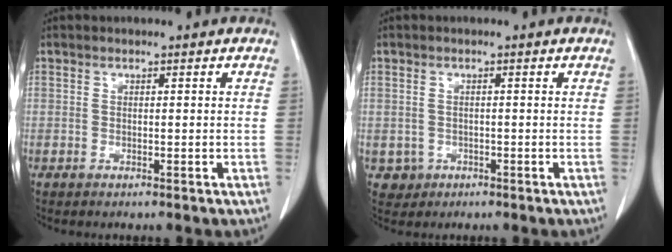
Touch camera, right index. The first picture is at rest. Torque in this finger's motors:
{"motor_torque": [-0.23, 0.13, -0.77, -0.16]}